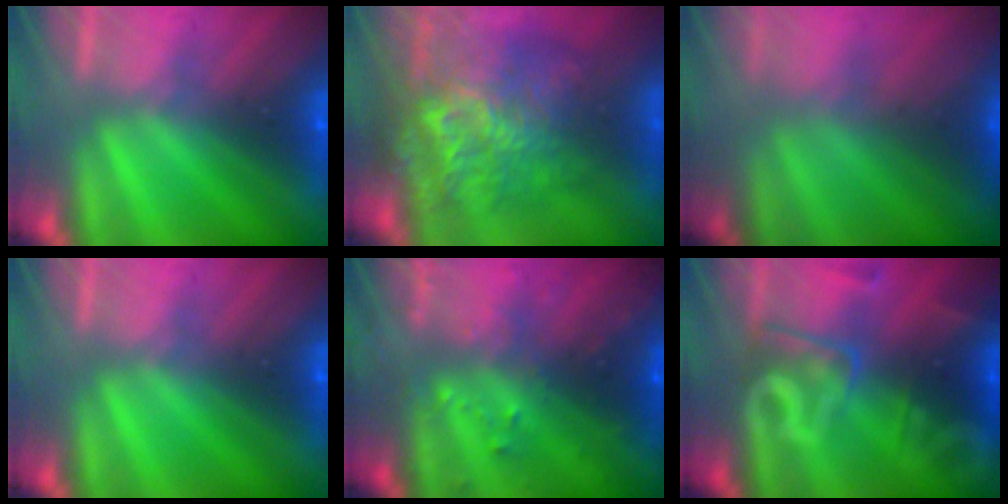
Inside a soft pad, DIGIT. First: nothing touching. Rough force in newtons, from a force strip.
{"total": 10.8}
{"total": 3.1}
{"total": 0.0}
{"total": 7.3}
{"total": 2.9}